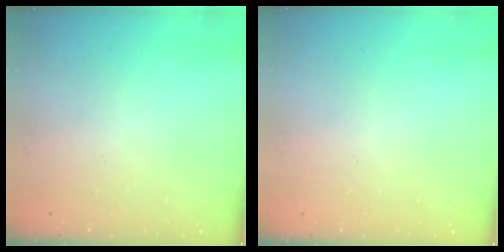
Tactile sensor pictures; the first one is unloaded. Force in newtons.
{"total": 0.0}